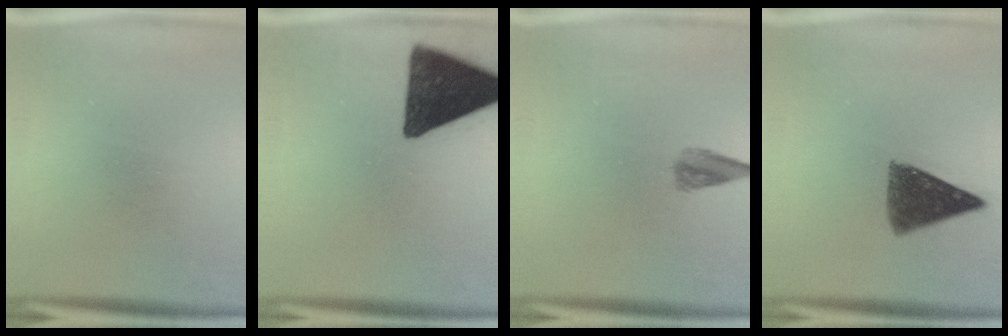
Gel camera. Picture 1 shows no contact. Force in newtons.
{"total": 16.7}
{"total": 2.5}
{"total": 9.5}